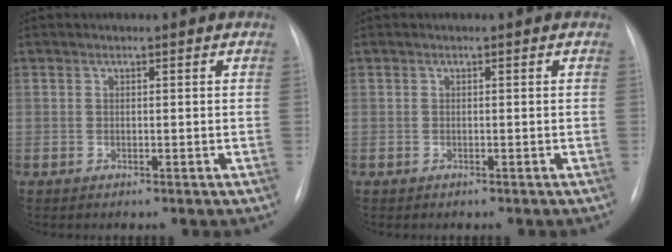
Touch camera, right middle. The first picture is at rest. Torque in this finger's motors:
{"motor_torque": [0.55, -0.67, -0.01, 0.00]}